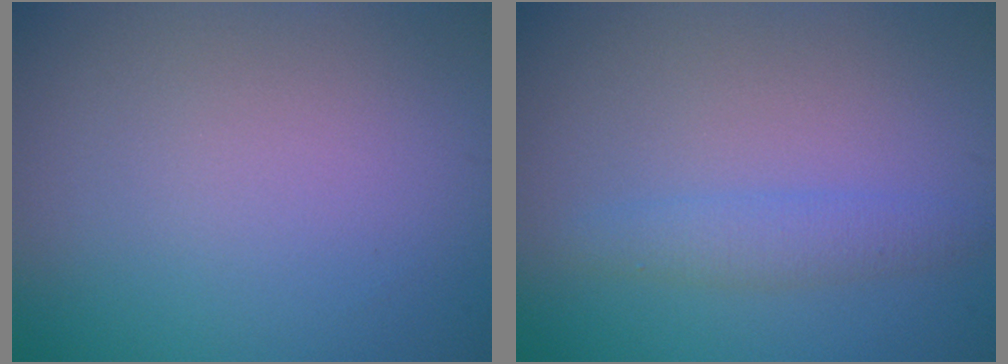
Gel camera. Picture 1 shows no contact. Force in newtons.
{"total": 1.9, "press": 1.9, "slide": 0.1}